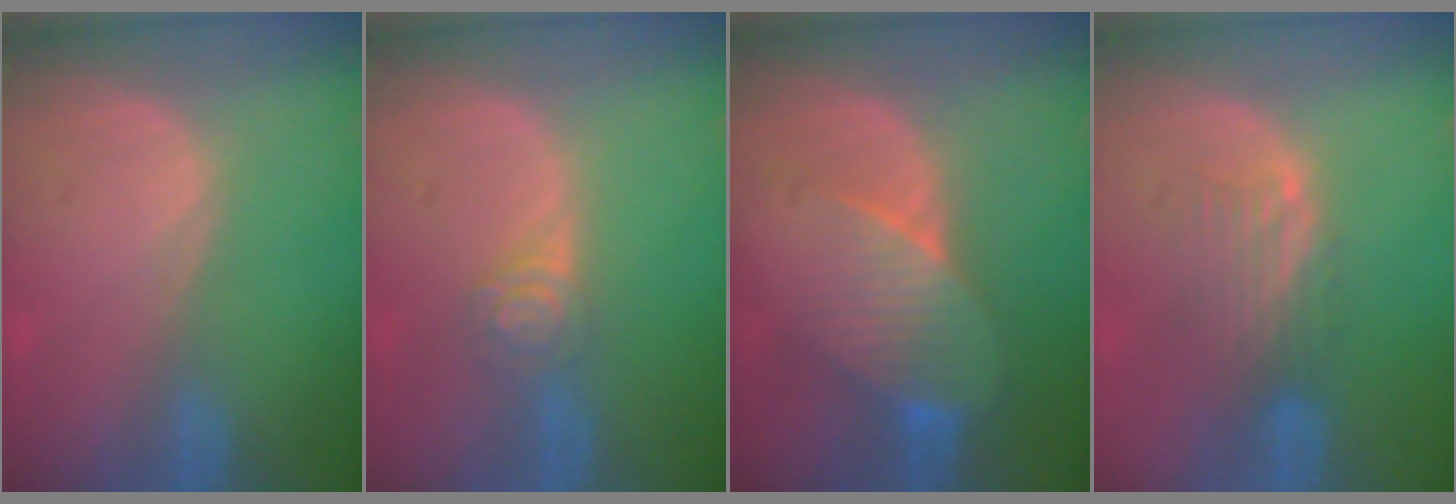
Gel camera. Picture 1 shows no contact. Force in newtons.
{"total": 4.3, "press": 3.9, "slide": 1.7}
{"total": 7.9, "press": 7.2, "slide": 3.2}
{"total": 5.1, "press": 4.4, "slide": 2.6}